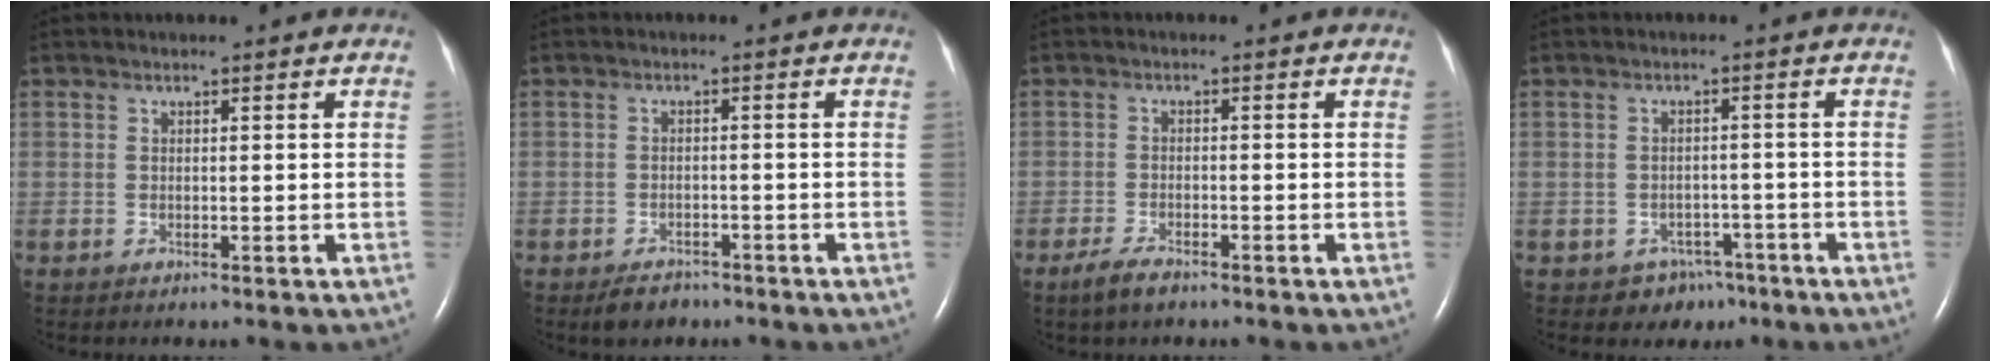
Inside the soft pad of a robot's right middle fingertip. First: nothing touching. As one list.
[{"total": 3.0, "force": [-2.3, 1.6, 1.0], "torque": [-0.022, 0.000, -0.030]}, {"total": 3.1, "force": [-2.3, 0.8, 1.9], "torque": [-0.050, -0.006, -0.043]}, {"total": 4.3, "force": [-2.8, 3.3, 0.5], "torque": [-0.002, 0.012, -0.031]}]